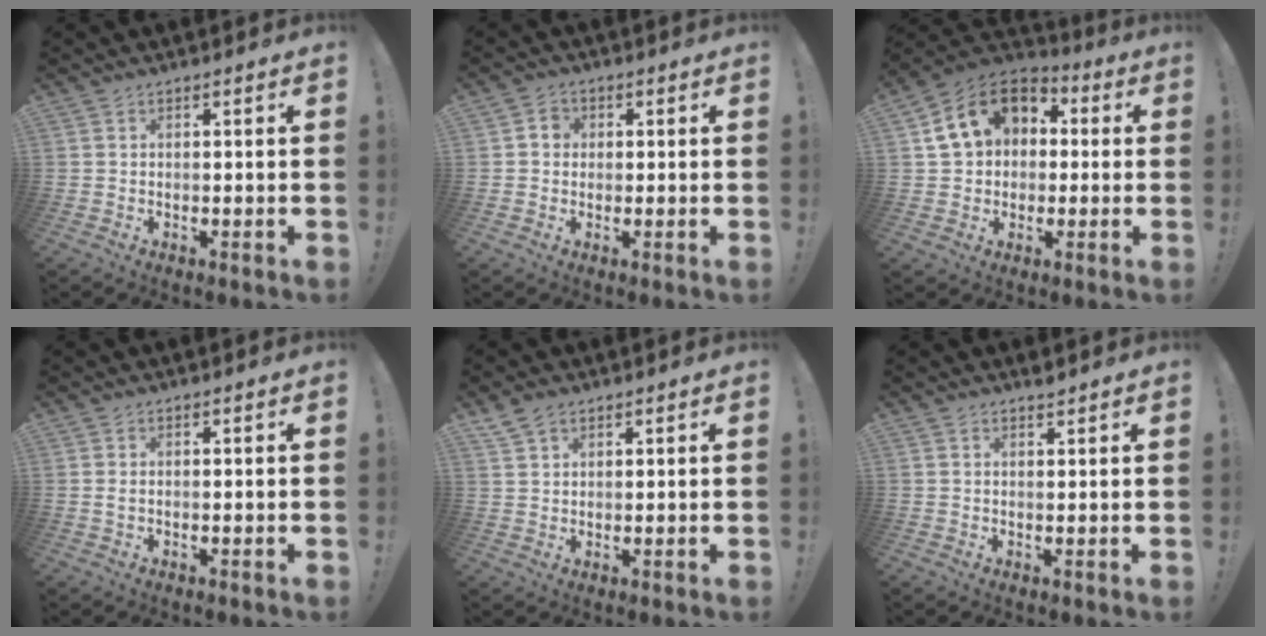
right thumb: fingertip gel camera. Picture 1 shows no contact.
{"total": 3.4, "force": [0.0, 3.2, 1.3], "torque": [-0.022, 0.008, 0.001]}
{"total": 15.5, "force": [4.1, 12.5, 8.2], "torque": [-0.128, 0.005, 0.079]}
{"total": 0.9, "force": [0.2, 0.4, 0.8], "torque": [-0.015, 0.002, 0.004]}
{"total": 4.4, "force": [3.1, 2.6, 1.7], "torque": [-0.040, -0.008, 0.062]}
{"total": 1.6, "force": [1.5, -0.3, 0.3], "torque": [0.009, -0.014, 0.025]}